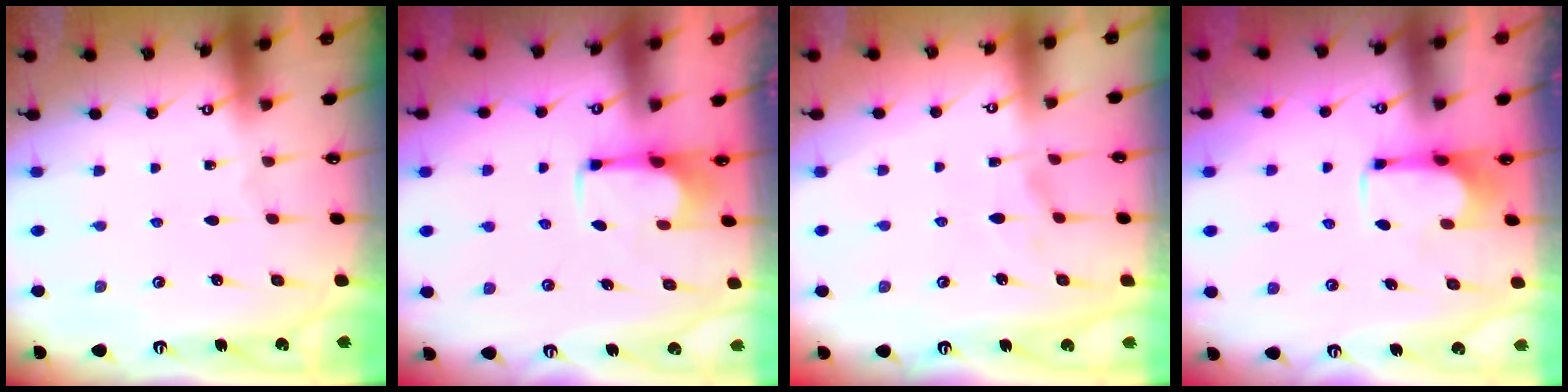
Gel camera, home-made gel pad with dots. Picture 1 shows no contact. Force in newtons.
{"total": 2.7, "press": 2.6, "slide": 0.9}
{"total": 2.3, "press": 2.1, "slide": 1.1}
{"total": 2.1, "press": 1.9, "slide": 0.8}